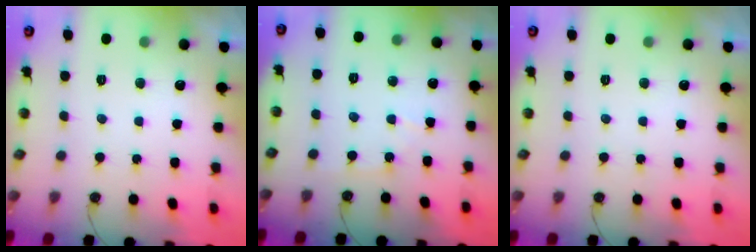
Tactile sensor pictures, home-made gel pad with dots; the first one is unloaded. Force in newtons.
{"total": 4.6, "press": 4.5, "slide": 0.7}
{"total": 0.0}